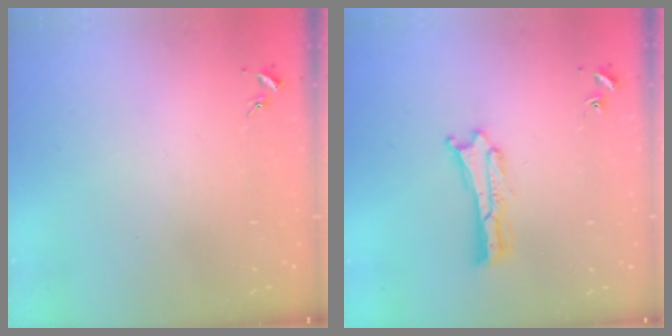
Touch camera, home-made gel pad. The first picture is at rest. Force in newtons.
{"total": 0.9, "press": 0.9, "slide": 0.2}